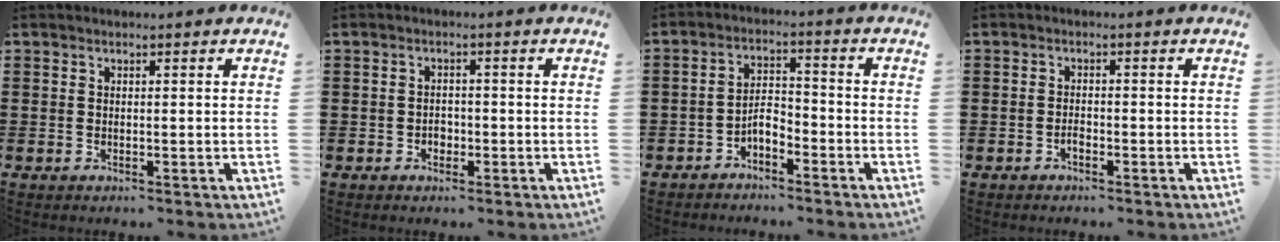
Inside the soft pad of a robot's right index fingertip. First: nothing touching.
{"total": 1.6, "force": [-0.7, 1.2, 0.8], "torque": [-0.019, 0.000, -0.016]}
{"total": 3.6, "force": [-2.5, 1.4, 2.1], "torque": [-0.049, 0.005, -0.053]}
{"total": 1.1, "force": [-0.8, 0.3, 0.6], "torque": [-0.015, -0.006, -0.014]}